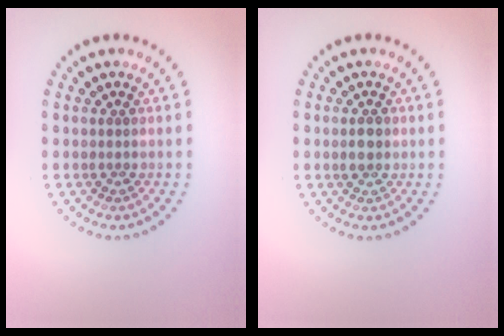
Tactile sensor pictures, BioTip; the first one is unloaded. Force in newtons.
{"total": 1.5, "press": 1.5, "slide": 0.2}